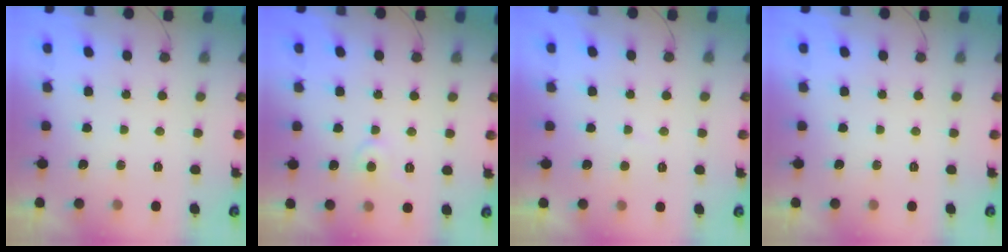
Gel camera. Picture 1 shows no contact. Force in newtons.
{"total": 4.8, "press": 4.8, "slide": 0.5}
{"total": 2.4, "press": 2.4, "slide": 0.4}
{"total": 0.0}